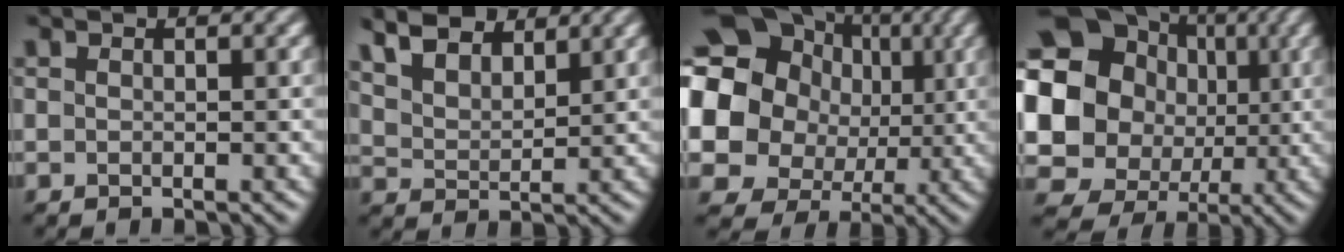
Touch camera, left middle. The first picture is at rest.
{"total": 7.2, "force": [5.7, 3.1, 3.1], "torque": [-0.086, 0.018, 0.094]}
{"total": 15.9, "force": [3.4, 13.8, 7.1], "torque": [-0.168, 0.020, 0.045]}
{"total": 13.5, "force": [2.2, 12.2, 5.5], "torque": [-0.147, 0.005, 0.030]}